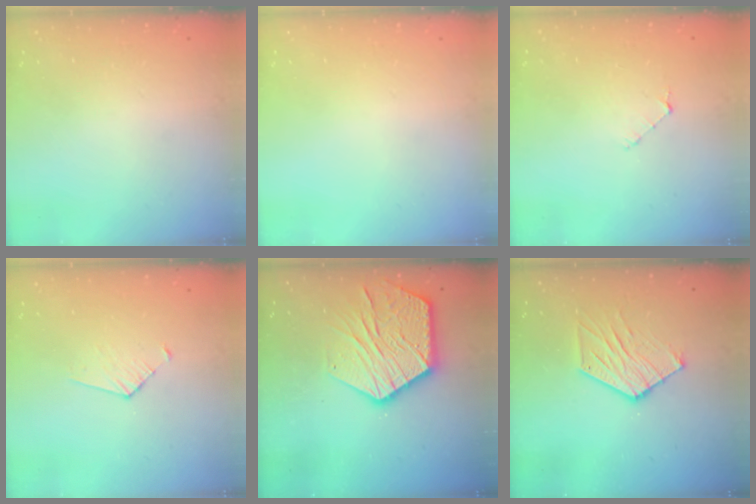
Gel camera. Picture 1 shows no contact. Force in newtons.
{"total": 0.0}
{"total": 3.4, "press": 3.4, "slide": 0.3}
{"total": 3.8, "press": 3.8, "slide": 0.3}
{"total": 17.7, "press": 17.7, "slide": 1.5}
{"total": 10.1, "press": 10.1, "slide": 0.9}